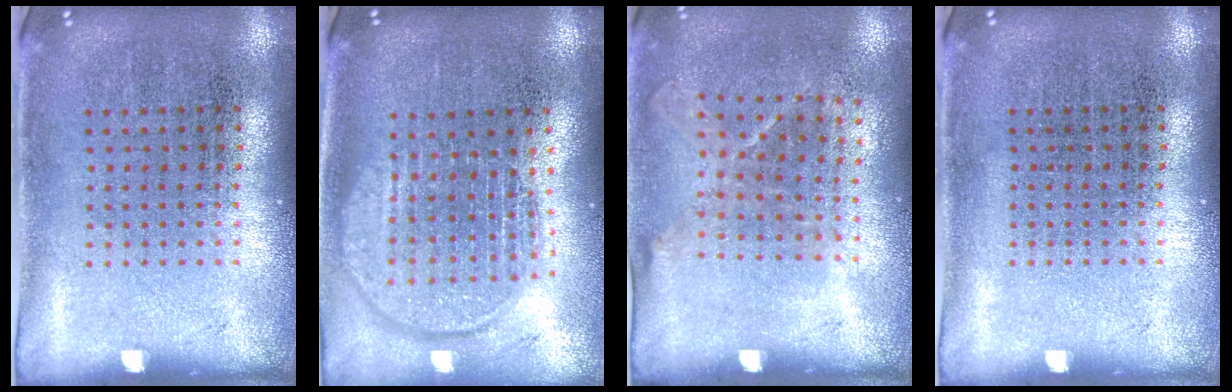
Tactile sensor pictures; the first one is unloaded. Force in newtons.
{"total": 1.9, "press": 1.6, "slide": 0.9}
{"total": 1.3, "press": 1.0, "slide": 0.8}
{"total": 0.0}